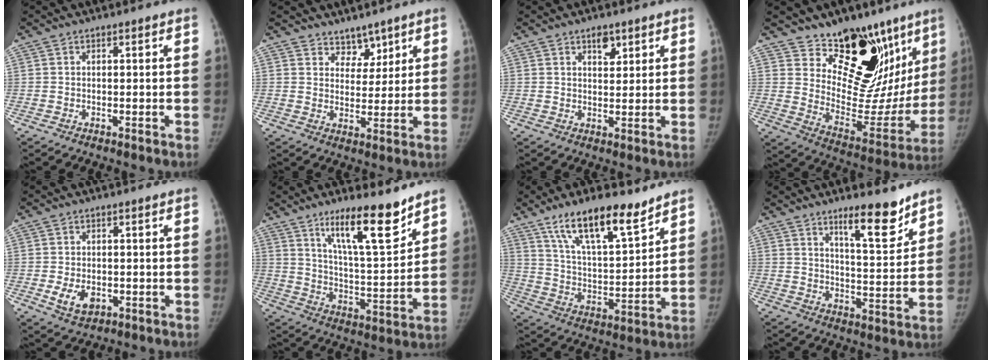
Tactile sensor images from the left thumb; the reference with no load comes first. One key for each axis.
{"total": 4.7, "fx": 3.8, "fy": 2.8, "fz": 0.6, "tx": 0.026, "ty": -0.028, "tz": 0.063}
{"total": 3.7, "fx": 2.3, "fy": 2.0, "fz": 2.1, "tx": -0.014, "ty": -0.014, "tz": 0.037}
{"total": 24.4, "fx": 15.5, "fy": 13.2, "fz": 13.5, "tx": -0.126, "ty": -0.100, "tz": 0.239}
{"total": 5.0, "fx": -1.3, "fy": 3.4, "fz": 3.4, "tx": -0.056, "ty": -0.006, "tz": -0.013}
{"total": 15.3, "fx": 10.7, "fy": 3.1, "fz": 10.5, "tx": -0.148, "ty": -0.080, "tz": 0.186}
{"total": 16.5, "fx": 11.6, "fy": 5.0, "fz": 10.7, "tx": -0.155, "ty": -0.066, "tz": 0.211}
{"total": 10.6, "fx": 7.8, "fy": 2.4, "fz": 6.8, "tx": -0.083, "ty": -0.066, "tz": 0.127}